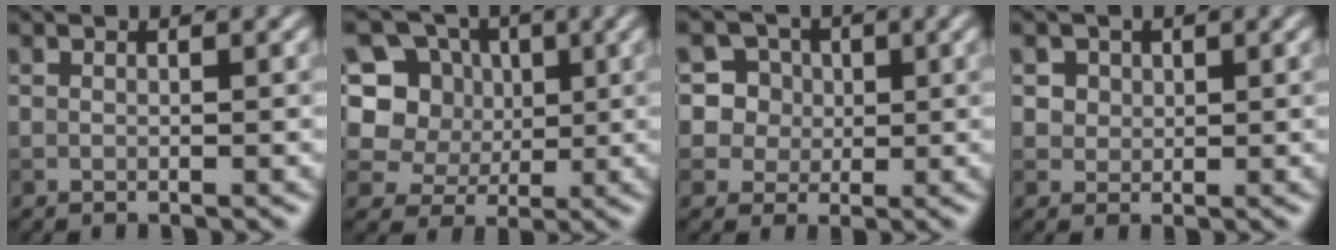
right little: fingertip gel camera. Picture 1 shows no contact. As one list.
[{"total": 8.0, "force": [2.6, 6.9, 3.0], "torque": [-0.060, 0.011, 0.034]}, {"total": 7.2, "force": [2.5, 6.5, 1.9], "torque": [-0.041, 0.032, 0.029]}, {"total": 2.7, "force": [1.3, 2.1, 1.1], "torque": [-0.026, 0.001, 0.027]}]